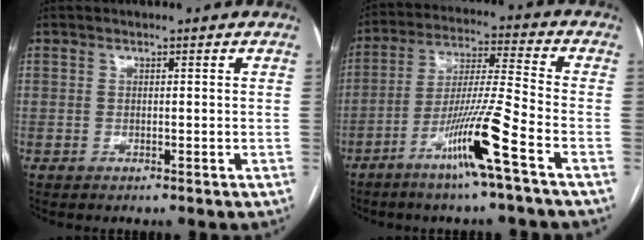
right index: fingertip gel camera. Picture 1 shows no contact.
{"total": 11.9, "force": [-6.4, -1.5, 10.0], "torque": [-0.189, -0.013, -0.123]}